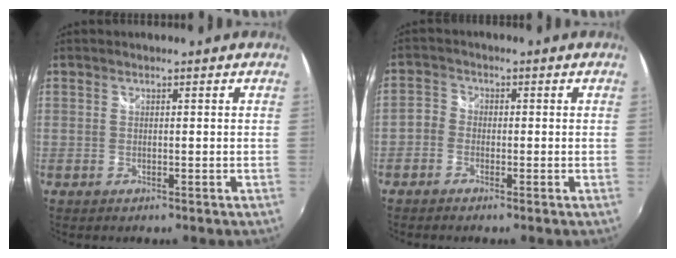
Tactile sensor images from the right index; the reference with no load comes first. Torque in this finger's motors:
{"motor_torque": [0.32, -0.21, 0.13, 0.02]}